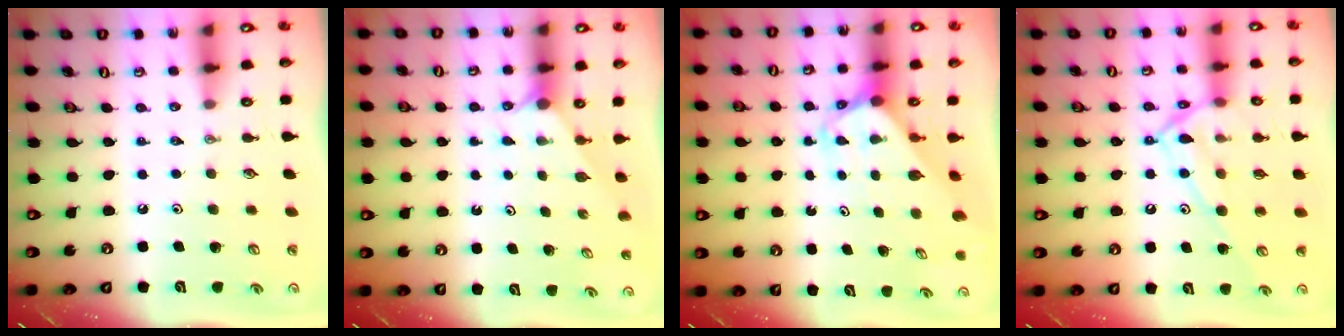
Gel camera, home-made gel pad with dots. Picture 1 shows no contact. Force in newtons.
{"total": 0.9, "press": 0.9, "slide": 0.2}
{"total": 2.4, "press": 2.4, "slide": 0.2}
{"total": 15.3, "press": 15.3, "slide": 1.1}